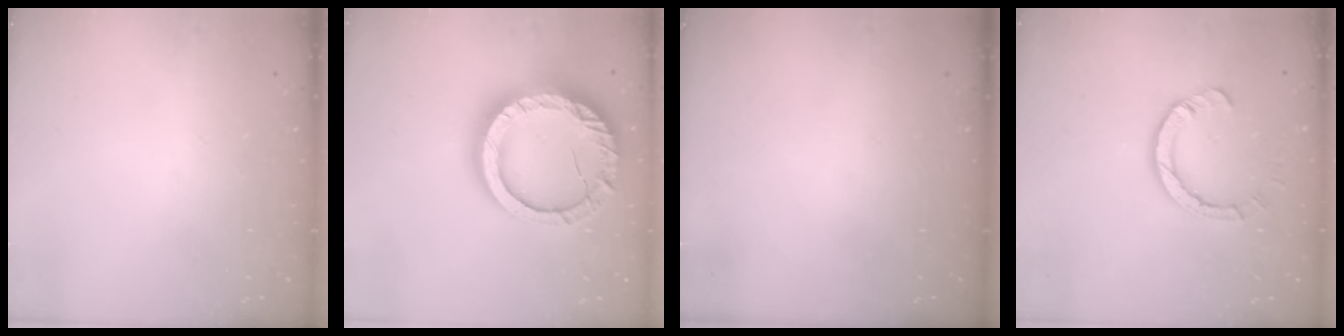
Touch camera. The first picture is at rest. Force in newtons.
{"total": 22.6, "press": 22.5, "slide": 2.2}
{"total": 0.0}
{"total": 5.5, "press": 5.5, "slide": 0.4}